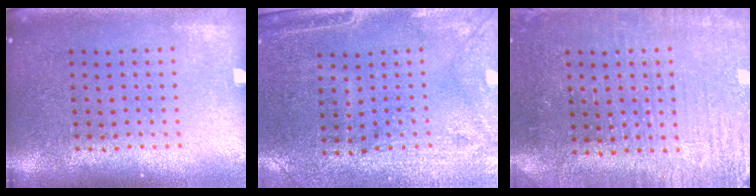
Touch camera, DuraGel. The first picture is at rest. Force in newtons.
{"total": 3.0, "press": 2.5, "slide": 1.5}
{"total": 3.0, "press": 2.8, "slide": 0.8}